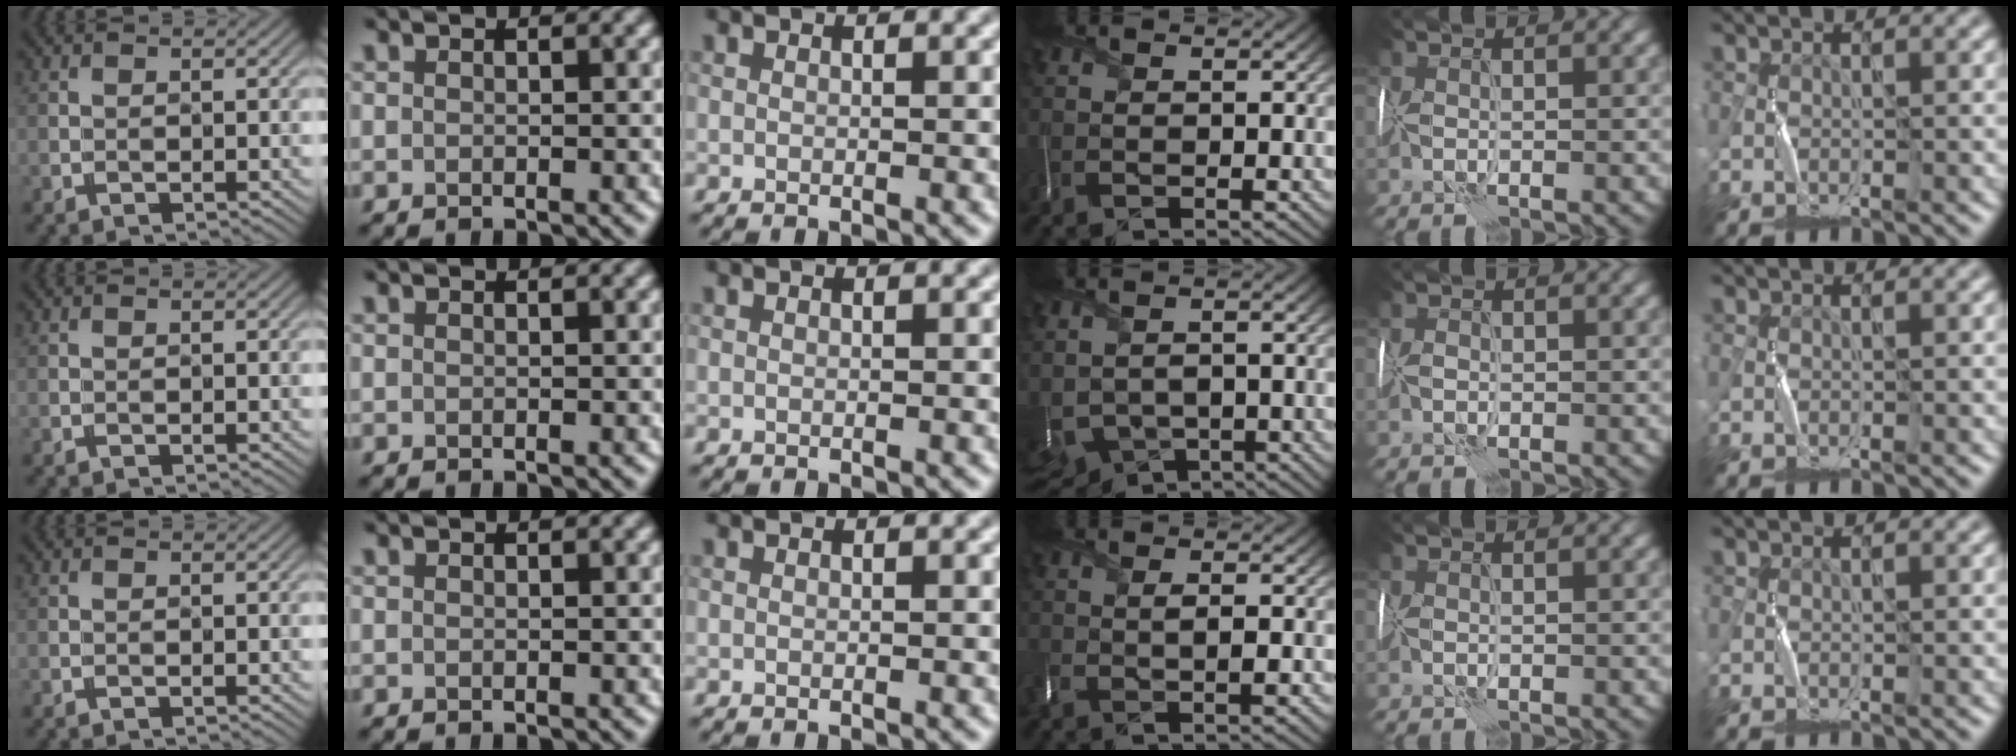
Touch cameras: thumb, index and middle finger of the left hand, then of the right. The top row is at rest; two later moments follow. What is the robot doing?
{"motion": "wrap", "object": "sponge"}